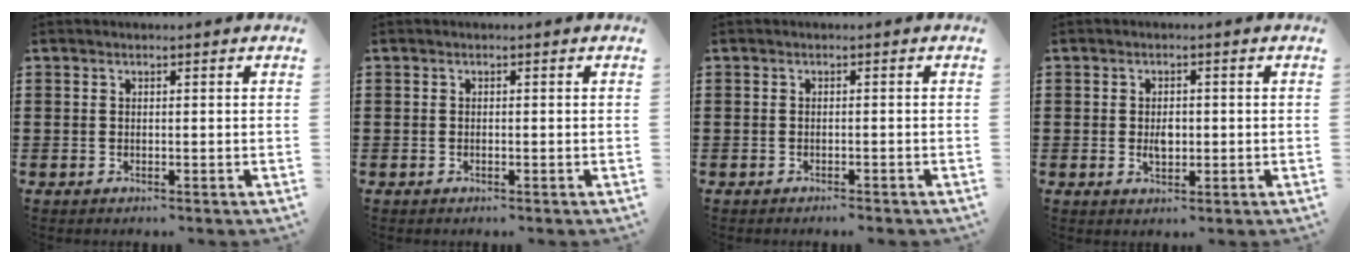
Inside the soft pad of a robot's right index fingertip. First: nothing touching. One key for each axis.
{"total": 0.0}
{"total": 0.7, "fx": -0.6, "fy": 0.0, "fz": 0.3, "tx": -0.008, "ty": -0.002, "tz": -0.012}
{"total": 2.5, "fx": -0.1, "fy": 1.5, "fz": 2.0, "tx": -0.032, "ty": 0.000, "tz": -0.004}